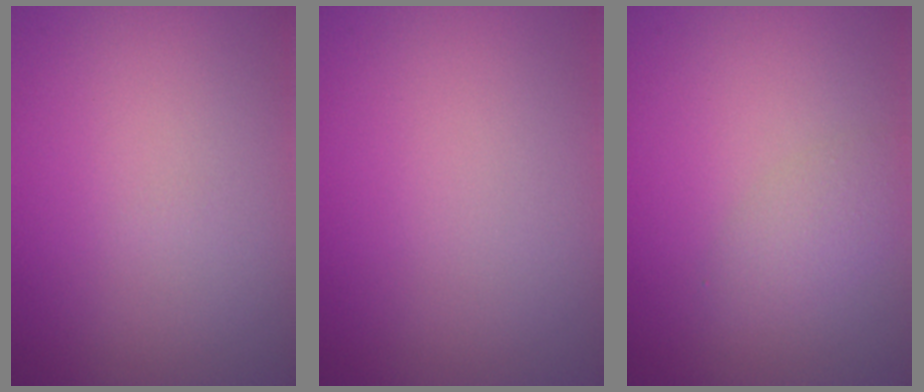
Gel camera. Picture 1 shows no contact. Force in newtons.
{"total": 0.0}
{"total": 1.8, "press": 1.8, "slide": 0.0}